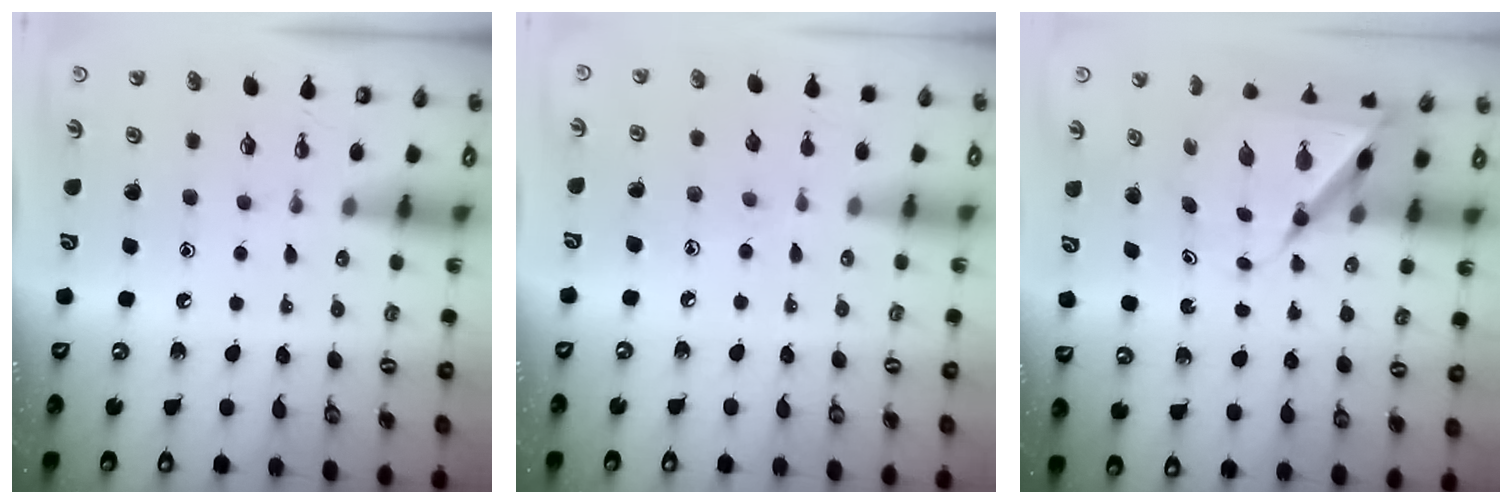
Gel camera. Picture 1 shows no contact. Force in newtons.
{"total": 6.1, "press": 6.1, "slide": 0.5}
{"total": 9.8, "press": 9.8, "slide": 0.4}